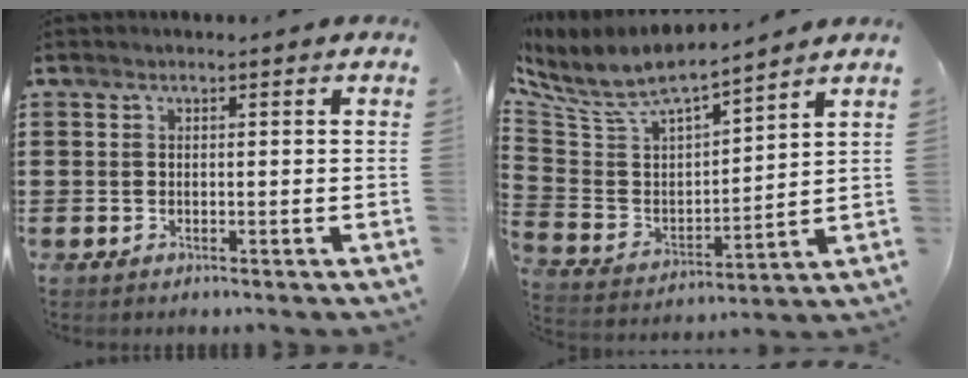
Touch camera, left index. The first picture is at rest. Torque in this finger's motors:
{"motor_torque": [2.14, 0.00, 0.48, 0.21]}